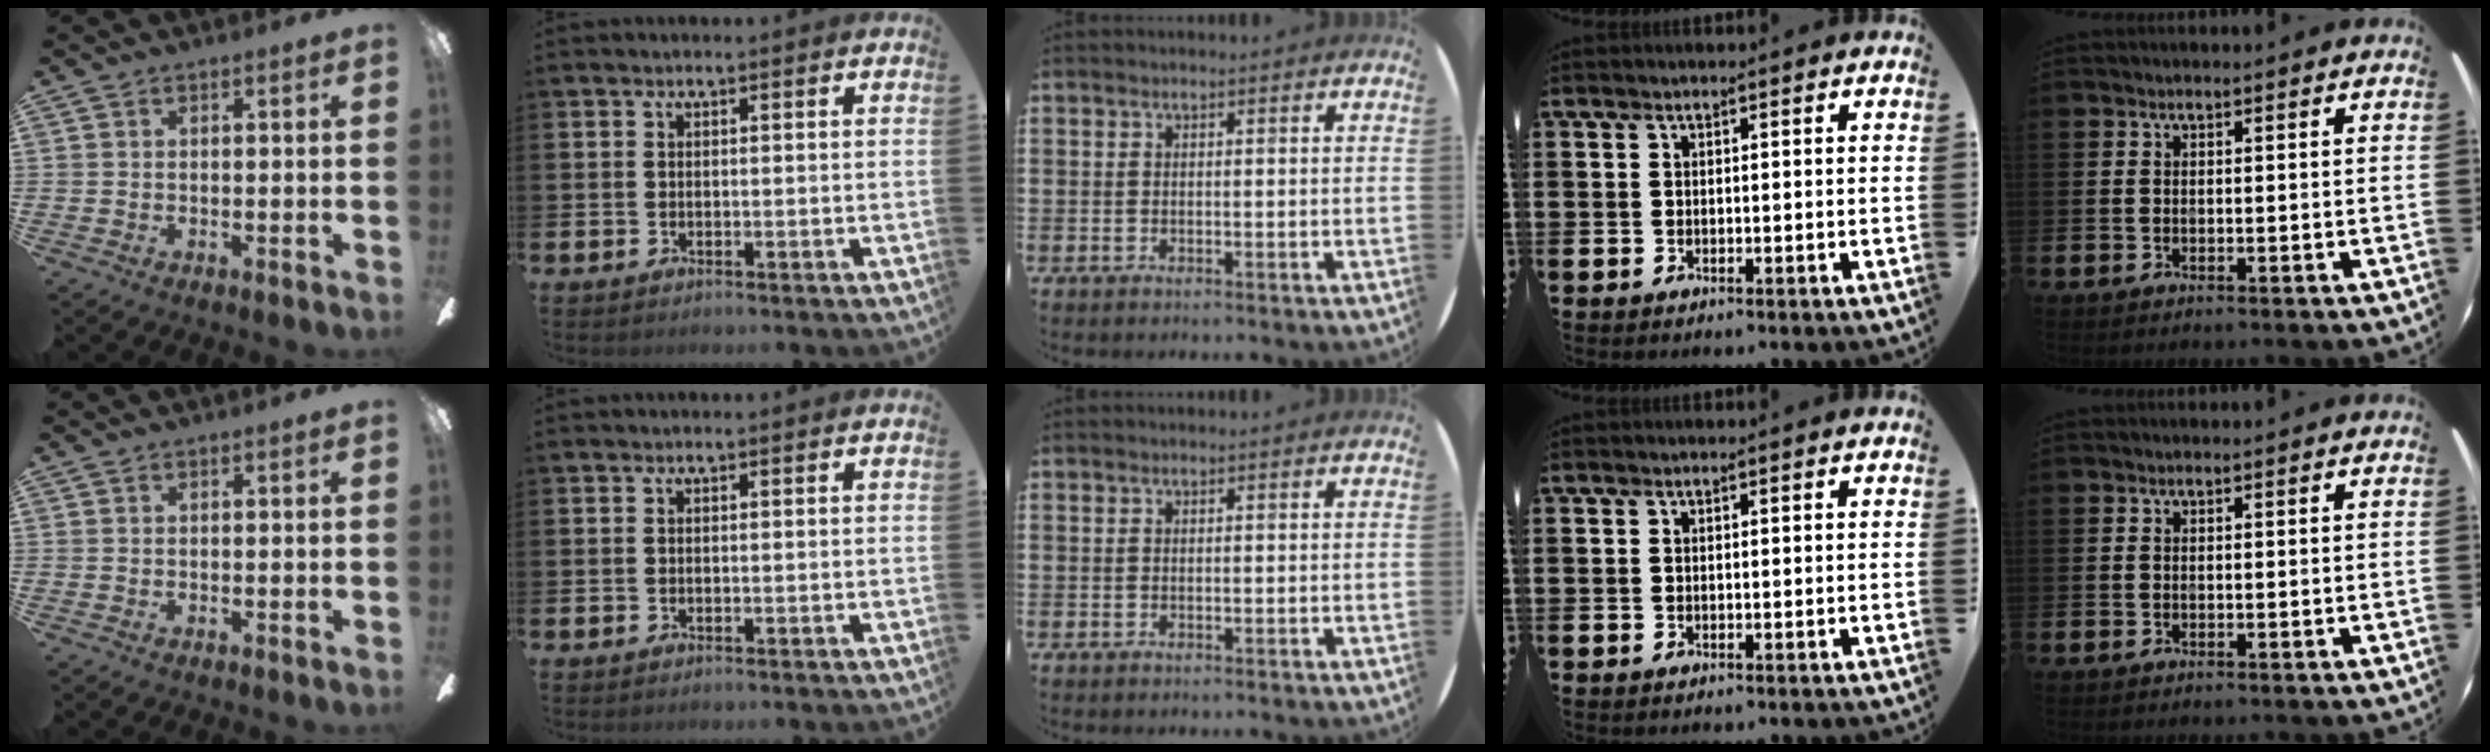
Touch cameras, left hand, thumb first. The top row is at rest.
{}